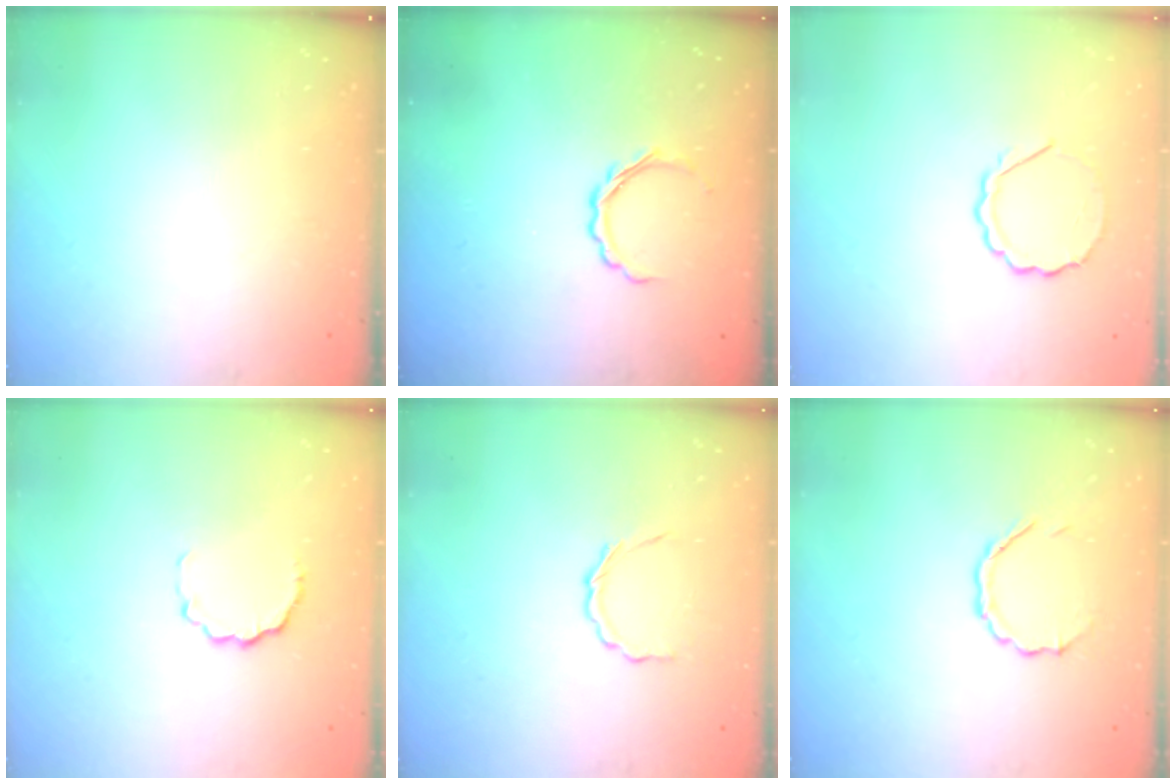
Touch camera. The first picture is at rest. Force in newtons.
{"total": 5.4, "press": 5.2, "slide": 1.5}
{"total": 5.9, "press": 5.7, "slide": 1.5}
{"total": 4.7, "press": 4.5, "slide": 1.1}
{"total": 2.6, "press": 2.4, "slide": 1.0}
{"total": 4.9, "press": 4.7, "slide": 1.3}